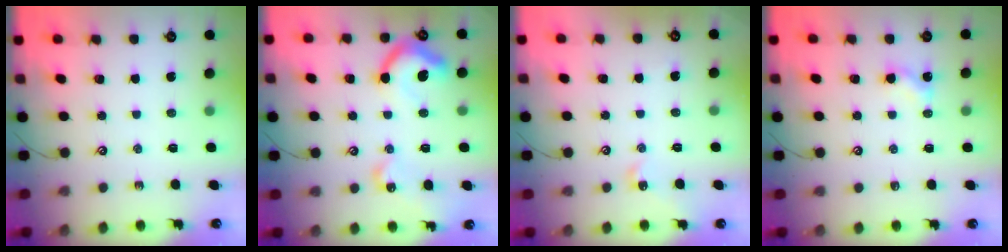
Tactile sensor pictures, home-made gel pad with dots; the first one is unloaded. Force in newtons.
{"total": 15.2, "press": 15.2, "slide": 1.1}
{"total": 2.9, "press": 2.8, "slide": 0.5}
{"total": 3.7, "press": 3.7, "slide": 0.5}